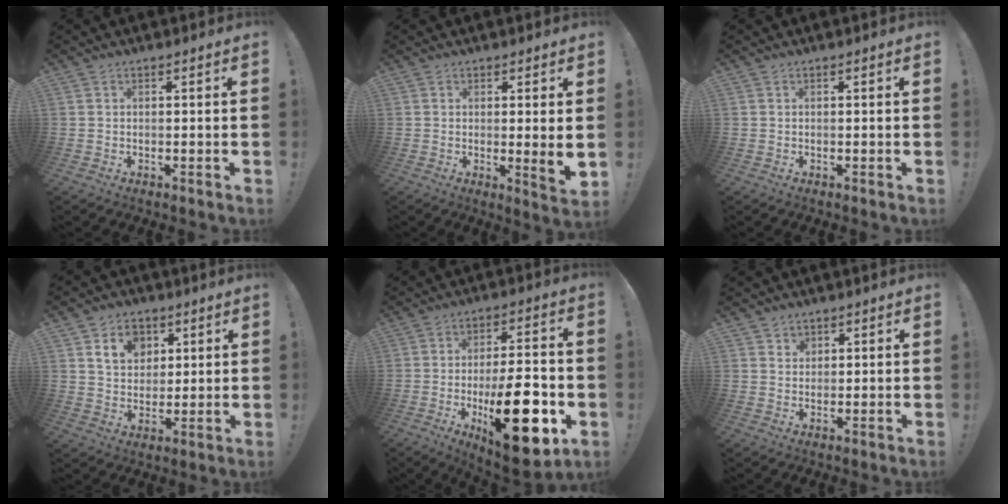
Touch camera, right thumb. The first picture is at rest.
{"total": 4.7, "force": [0.5, -0.1, 4.7], "torque": [-0.055, -0.017, 0.008]}
{"total": 0.0}
{"total": 10.7, "force": [5.3, 8.2, 4.5], "torque": [-0.066, -0.017, 0.102]}
{"total": 23.2, "force": [-6.7, 8.8, 20.4], "torque": [-0.317, 0.026, -0.095]}
{"total": 2.6, "force": [1.7, 1.9, 0.3], "torque": [0.004, -0.010, 0.029]}